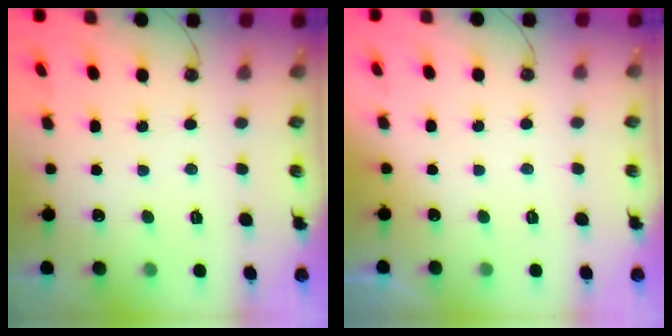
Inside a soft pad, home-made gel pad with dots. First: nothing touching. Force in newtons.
{"total": 0.0}